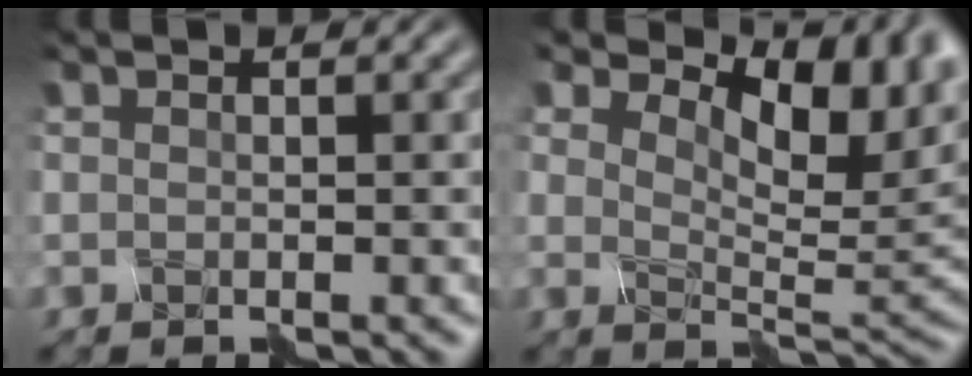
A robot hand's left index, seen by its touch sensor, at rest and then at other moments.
{"total": 10.1, "force": [4.1, 5.2, 7.6], "torque": [-0.109, 0.011, 0.061]}